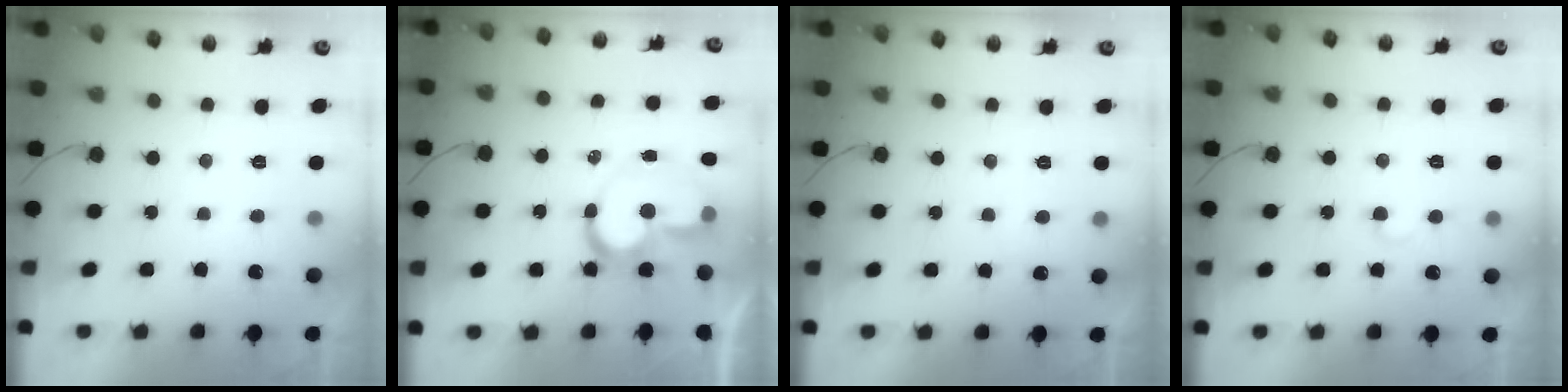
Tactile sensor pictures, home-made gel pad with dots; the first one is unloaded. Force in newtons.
{"total": 12.1, "press": 12.0, "slide": 1.0}
{"total": 4.1, "press": 4.1, "slide": 0.4}
{"total": 3.3, "press": 3.3, "slide": 0.4}